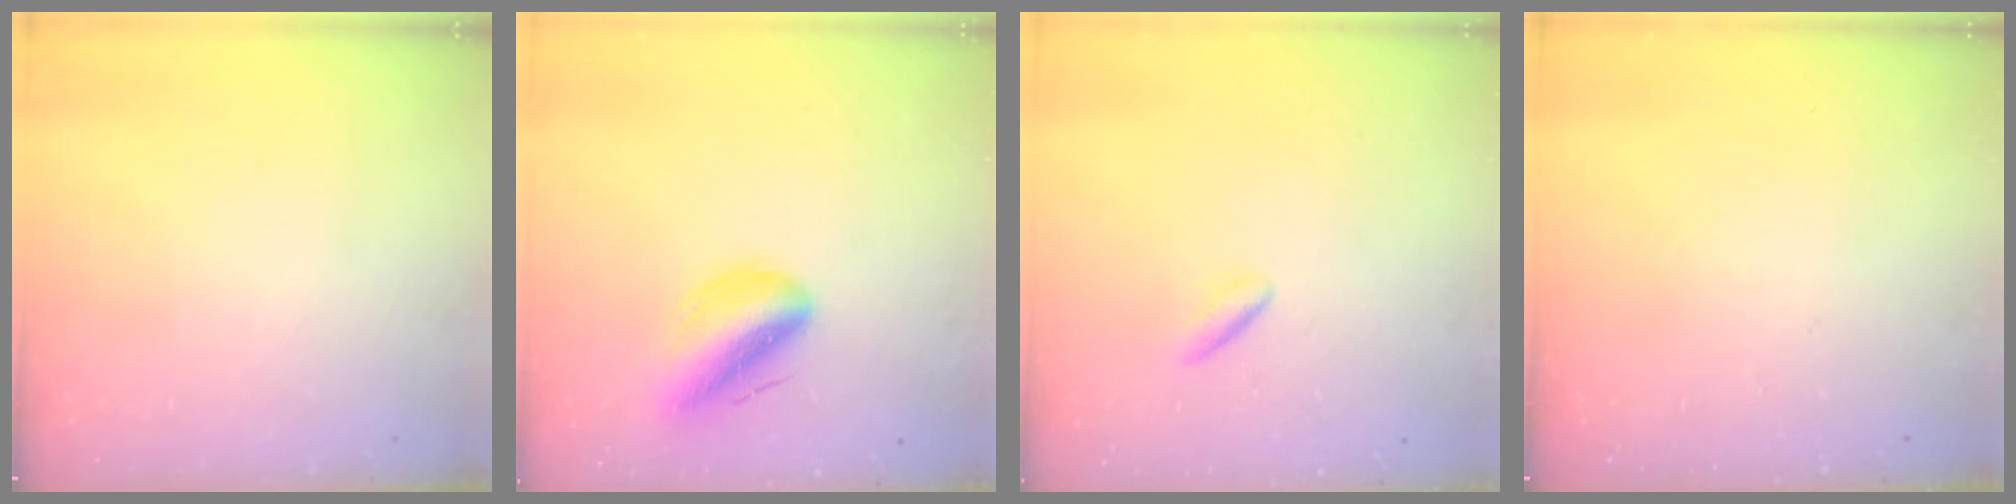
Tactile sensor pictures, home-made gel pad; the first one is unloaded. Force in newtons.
{"total": 12.8, "press": 12.3, "slide": 3.4}
{"total": 2.2, "press": 2.0, "slide": 0.9}
{"total": 0.0}